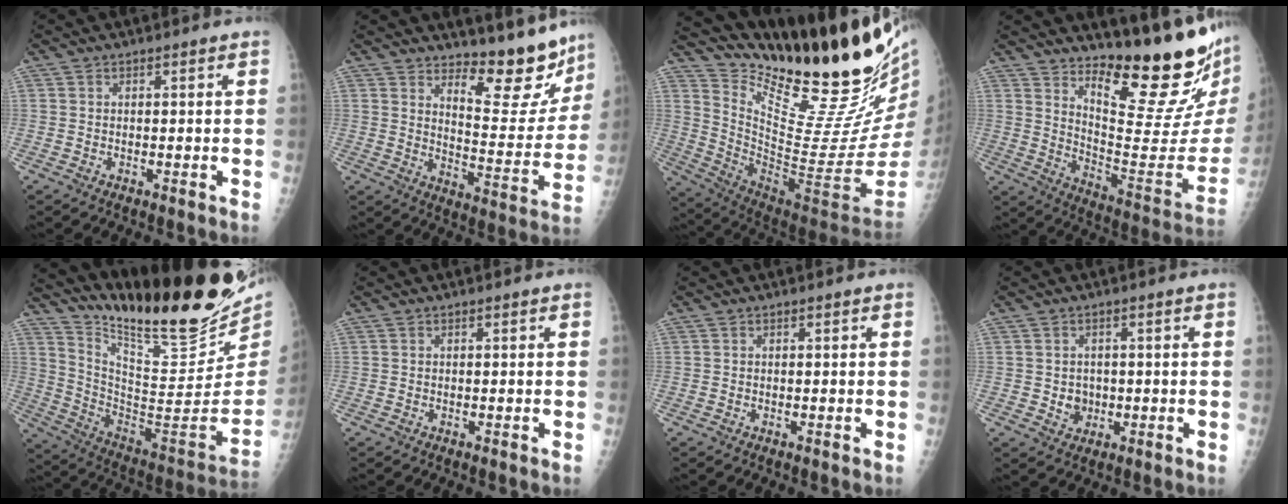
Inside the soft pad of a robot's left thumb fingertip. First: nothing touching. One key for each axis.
{"total": 13.3, "fx": 11.6, "fy": 3.9, "fz": 5.3, "tx": -0.033, "ty": -0.113, "tz": 0.166}
{"total": 29.0, "fx": 23.7, "fy": 4.3, "fz": 16.2, "tx": -0.224, "ty": -0.177, "tz": 0.361}
{"total": 21.2, "fx": 16.3, "fy": 3.1, "fz": 13.2, "tx": -0.173, "ty": -0.161, "tz": 0.248}
{"total": 30.0, "fx": 24.7, "fy": 6.4, "fz": 15.8, "tx": -0.225, "ty": -0.153, "tz": 0.371}
{"total": 0.0}
{"total": 0.0}
{"total": 3.3, "fx": -0.2, "fy": 2.9, "fz": 1.4, "tx": -0.005, "ty": 0.001, "tz": 0.004}